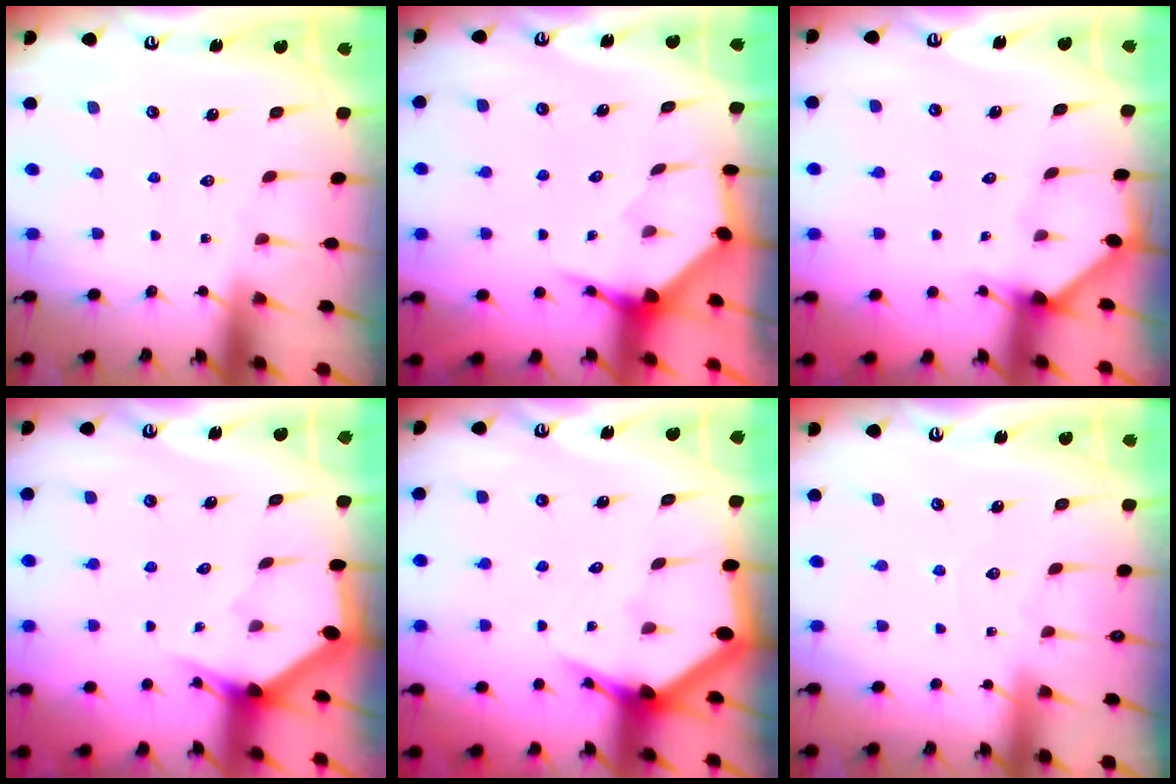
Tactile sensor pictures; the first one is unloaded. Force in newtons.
{"total": 3.9, "press": 3.9, "slide": 0.5}
{"total": 1.9, "press": 1.9, "slide": 0.2}
{"total": 3.1, "press": 3.1, "slide": 0.2}
{"total": 4.6, "press": 4.6, "slide": 0.5}
{"total": 2.7, "press": 2.7, "slide": 0.3}